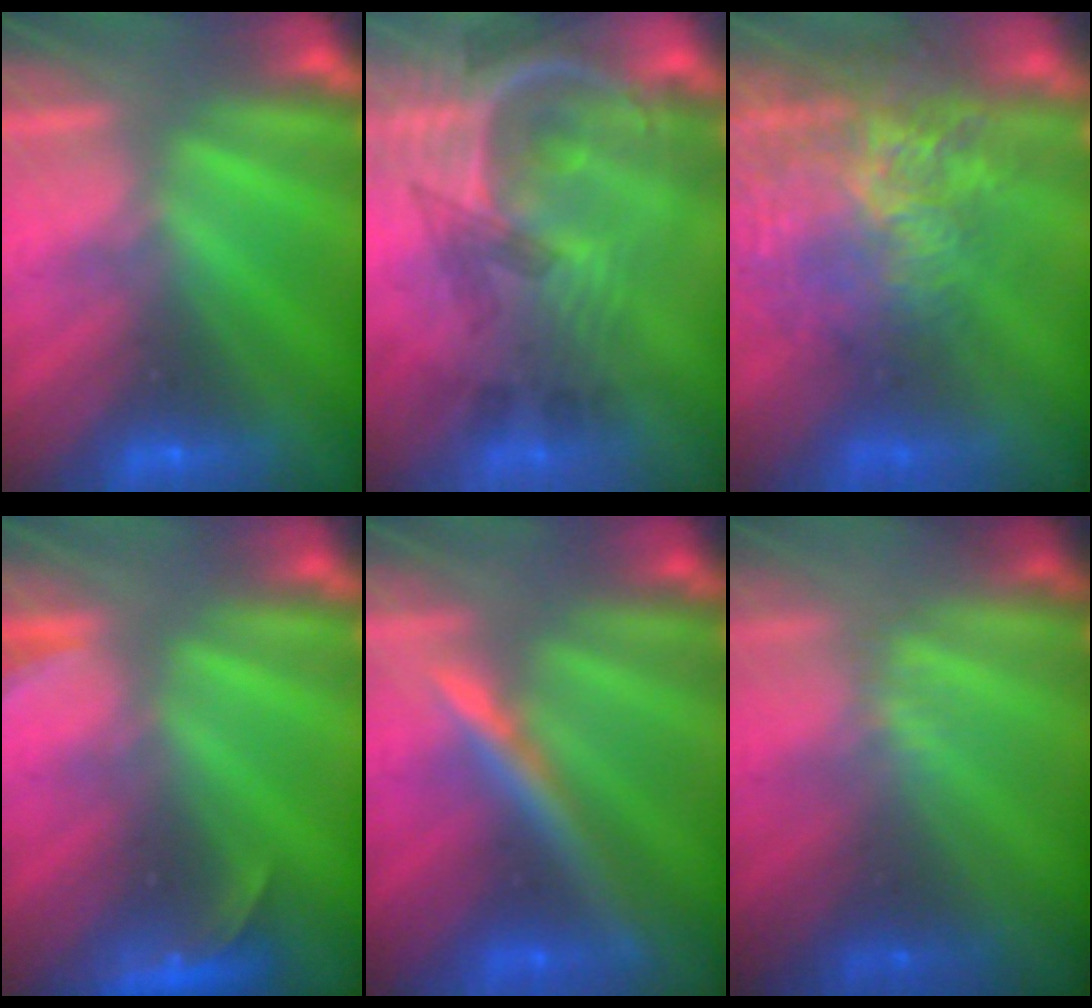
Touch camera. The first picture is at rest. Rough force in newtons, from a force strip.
{"total": 6.2}
{"total": 7.6}
{"total": 2.6}
{"total": 2.4}
{"total": 2.4}